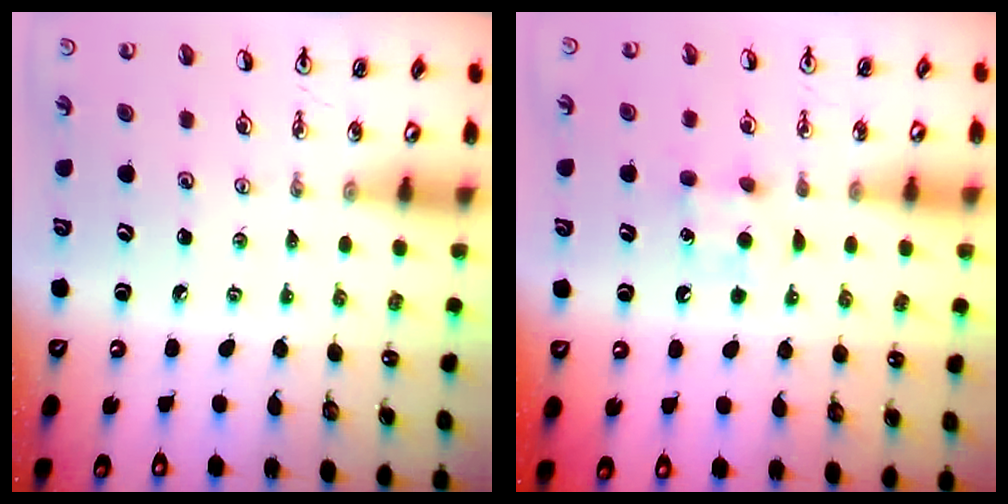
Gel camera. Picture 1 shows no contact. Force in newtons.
{"total": 5.6, "press": 5.5, "slide": 0.7}